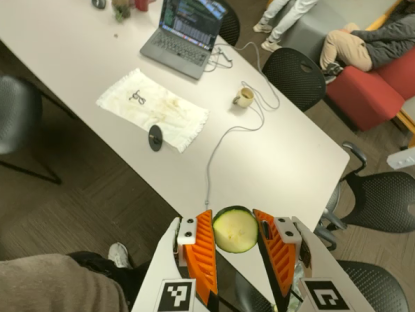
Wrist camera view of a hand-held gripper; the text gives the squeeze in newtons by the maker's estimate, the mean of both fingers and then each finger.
{"total": 8.5, "left": 8.2, "right": 8.8}